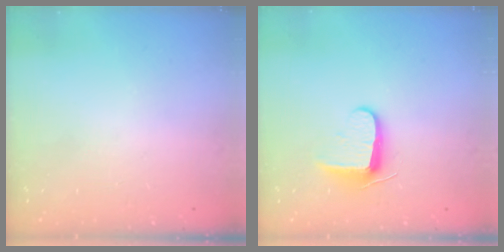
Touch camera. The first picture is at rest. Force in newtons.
{"total": 9.1, "press": 9.0, "slide": 1.0}